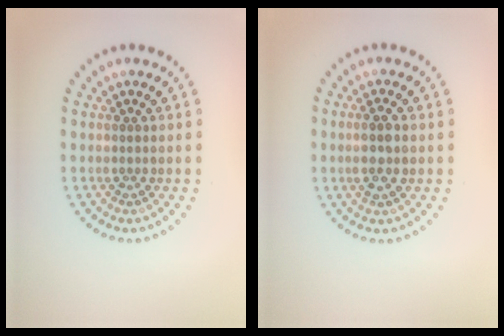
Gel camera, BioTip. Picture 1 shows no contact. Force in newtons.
{"total": 2.3, "press": 2.1, "slide": 0.8}